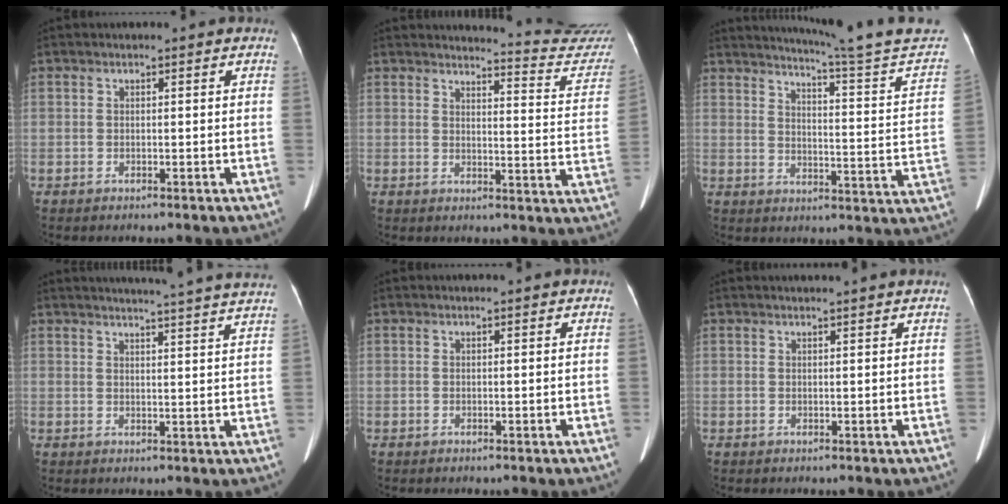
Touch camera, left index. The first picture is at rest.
{"total": 15.0, "force": [15.0, -0.3, 1.1], "torque": [0.002, -0.118, 0.142]}
{"total": 21.5, "force": [19.9, -1.9, 7.7], "torque": [-0.121, -0.102, 0.239]}
{"total": 18.6, "force": [17.5, -1.1, 6.4], "torque": [-0.096, -0.042, 0.202]}
{"total": 1.2, "force": [1.1, -0.1, 0.4], "torque": [-0.008, 0.012, 0.019]}
{"total": 4.2, "force": [3.9, -0.6, 1.4], "torque": [-0.016, 0.017, 0.044]}